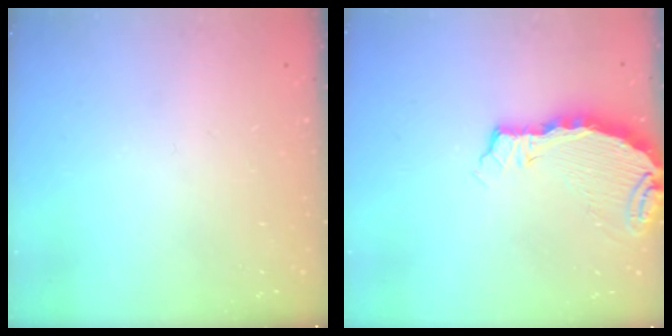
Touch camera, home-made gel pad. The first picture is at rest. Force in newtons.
{"total": 5.3, "press": 5.3, "slide": 0.6}